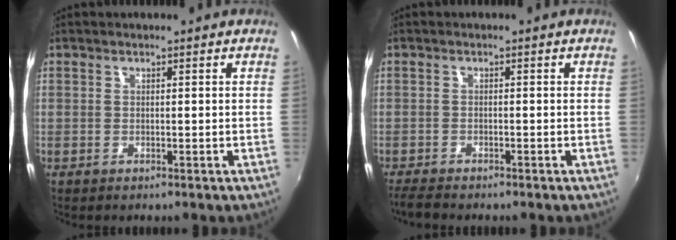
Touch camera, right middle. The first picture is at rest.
{"total": 3.2, "force": [-3.0, 0.3, 1.1], "torque": [-0.030, -0.019, -0.058]}